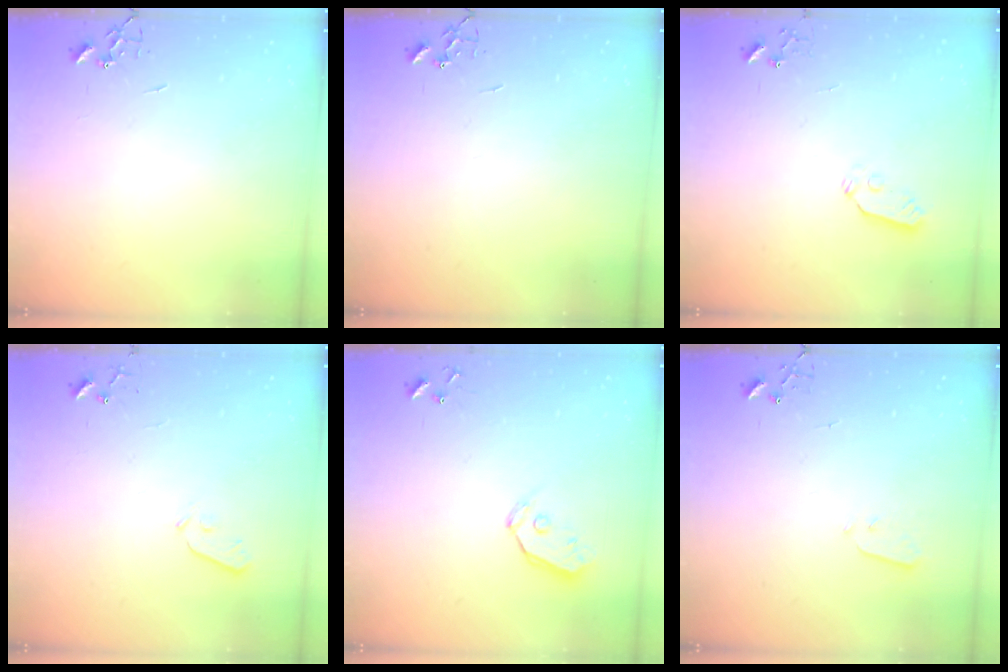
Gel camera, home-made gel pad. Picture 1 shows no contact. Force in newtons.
{"total": 0.0}
{"total": 3.9, "press": 3.9, "slide": 0.6}
{"total": 3.6, "press": 3.6, "slide": 0.6}
{"total": 6.3, "press": 6.3, "slide": 0.7}
{"total": 2.2, "press": 2.1, "slide": 0.3}